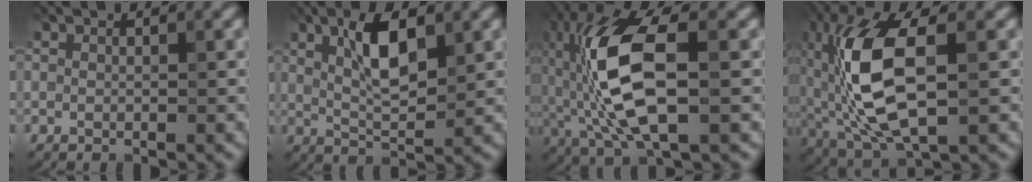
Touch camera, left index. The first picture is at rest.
{"total": 5.3, "force": [1.9, 1.8, 4.6], "torque": [-0.088, 0.003, 0.033]}
{"total": 11.1, "force": [-0.2, 4.3, 10.2], "torque": [-0.212, 0.012, -0.007]}
{"total": 11.5, "force": [0.5, 5.2, 10.3], "torque": [-0.216, 0.003, 0.007]}